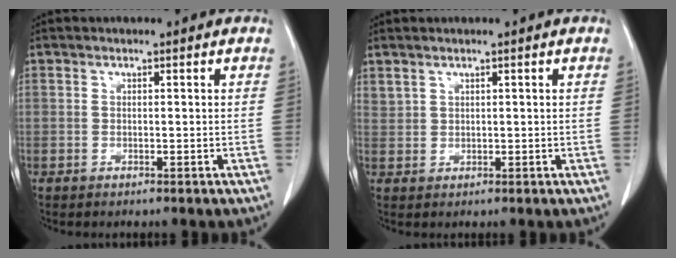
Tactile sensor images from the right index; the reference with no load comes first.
{"total": 1.4, "force": [1.2, 0.6, 0.3], "torque": [-0.003, 0.006, 0.027]}